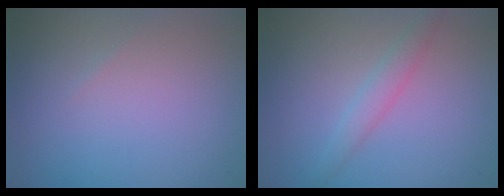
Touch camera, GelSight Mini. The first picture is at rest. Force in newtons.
{"total": 1.9, "press": 1.9, "slide": 0.0}